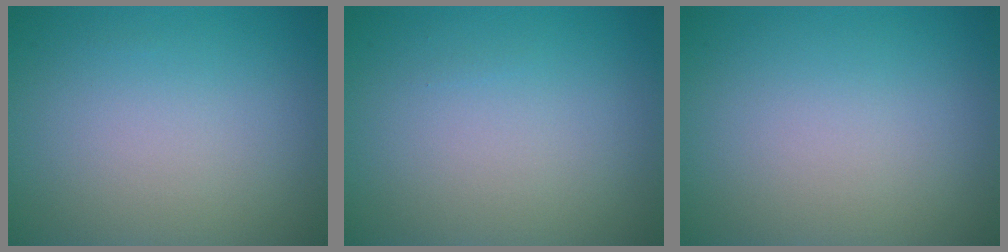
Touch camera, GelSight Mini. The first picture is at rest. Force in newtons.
{"total": 0.0}
{"total": 0.0}